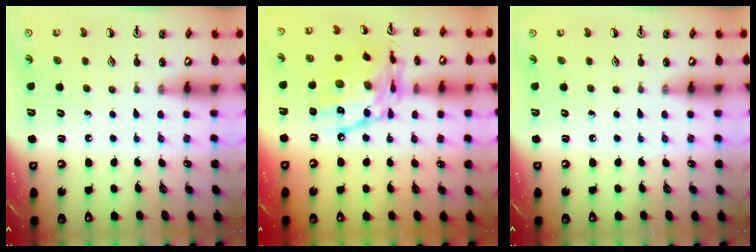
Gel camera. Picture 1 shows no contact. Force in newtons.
{"total": 18.8, "press": 18.7, "slide": 1.4}
{"total": 0.0}